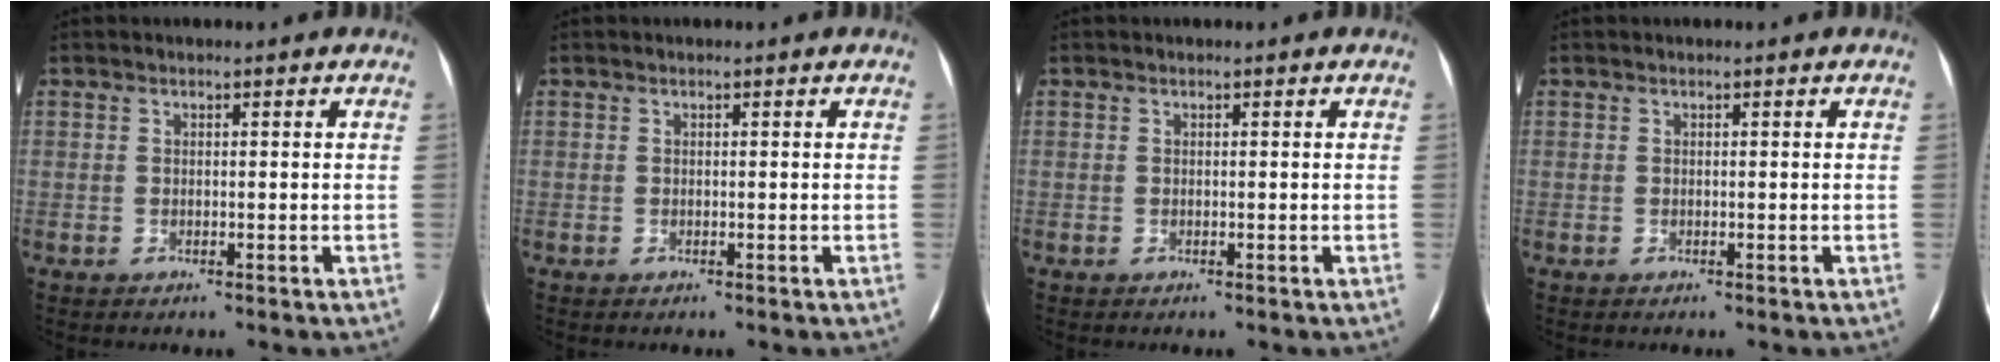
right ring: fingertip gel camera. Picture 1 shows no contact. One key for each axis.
{"total": 0.0}
{"total": 0.0}
{"total": 0.0}